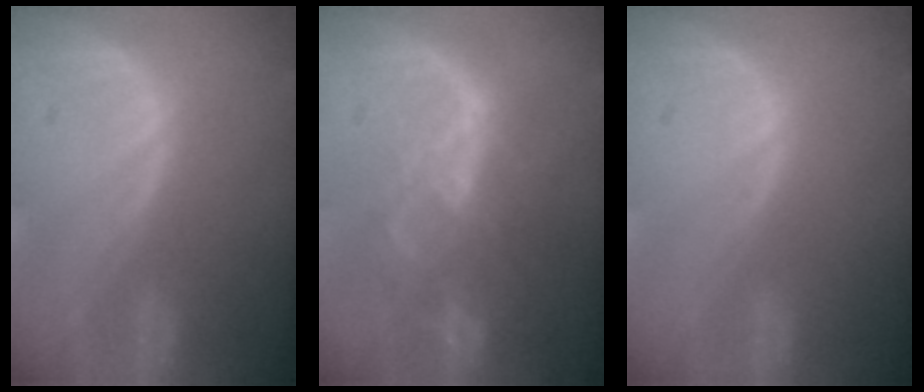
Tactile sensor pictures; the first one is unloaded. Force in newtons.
{"total": 8.9, "press": 7.5, "slide": 4.7}
{"total": 0.0}